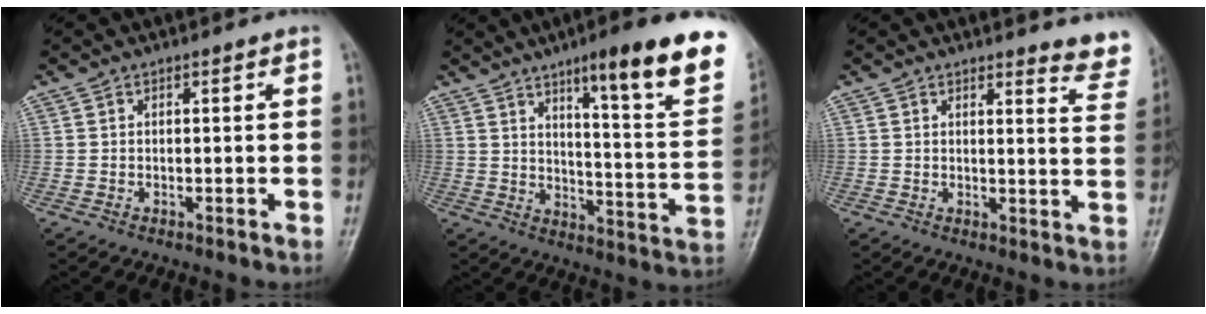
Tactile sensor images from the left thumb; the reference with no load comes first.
{"total": 20.4, "force": [12.1, 3.0, 16.2], "torque": [-0.196, -0.055, 0.169]}
{"total": 6.7, "force": [6.4, 1.3, 1.6], "torque": [0.011, -0.050, 0.051]}